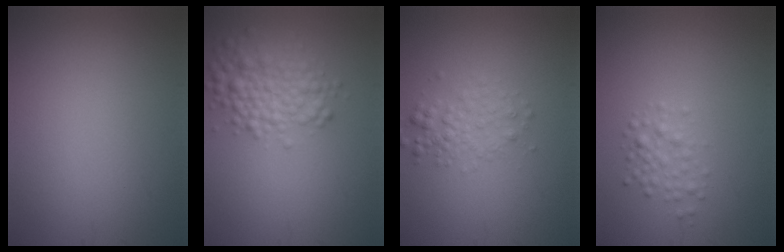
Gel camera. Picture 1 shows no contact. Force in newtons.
{"total": 4.5, "press": 4.5, "slide": 0.2}
{"total": 2.3, "press": 2.3, "slide": 0.1}
{"total": 1.8, "press": 1.8, "slide": 0.1}